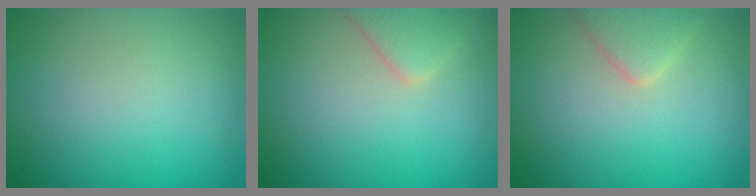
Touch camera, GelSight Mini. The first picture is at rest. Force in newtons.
{"total": 2.8, "press": 2.8, "slide": 0.1}
{"total": 2.3, "press": 2.3, "slide": 0.2}